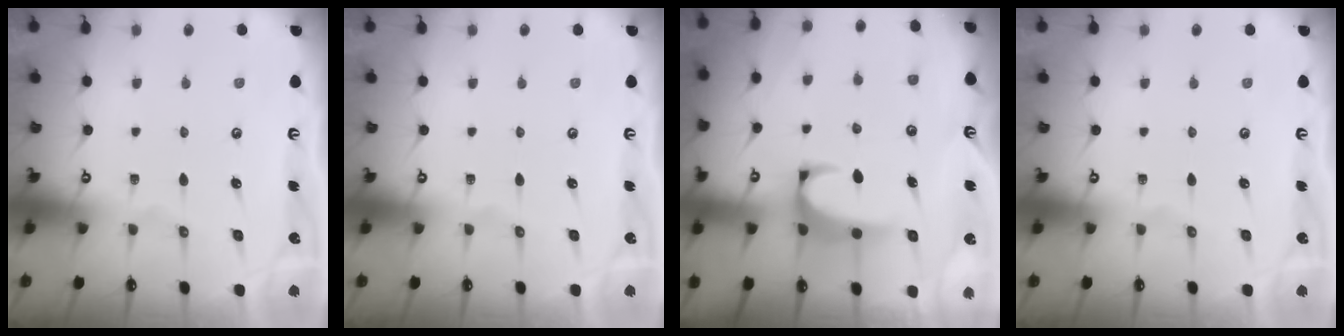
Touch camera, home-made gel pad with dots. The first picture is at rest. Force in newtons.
{"total": 0.0}
{"total": 2.5, "press": 2.3, "slide": 1.0}
{"total": 0.0}